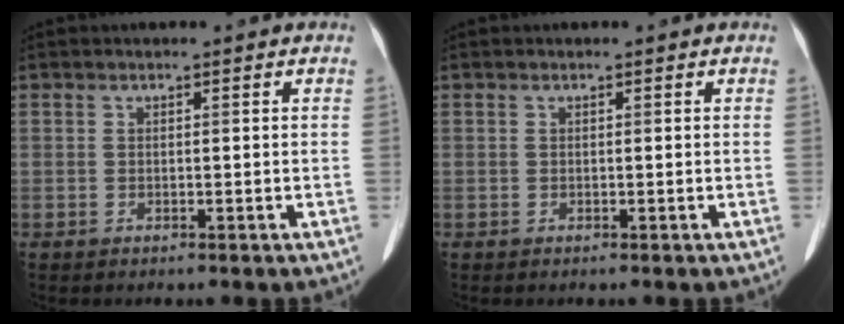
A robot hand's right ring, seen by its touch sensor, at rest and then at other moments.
{"total": 0.0}